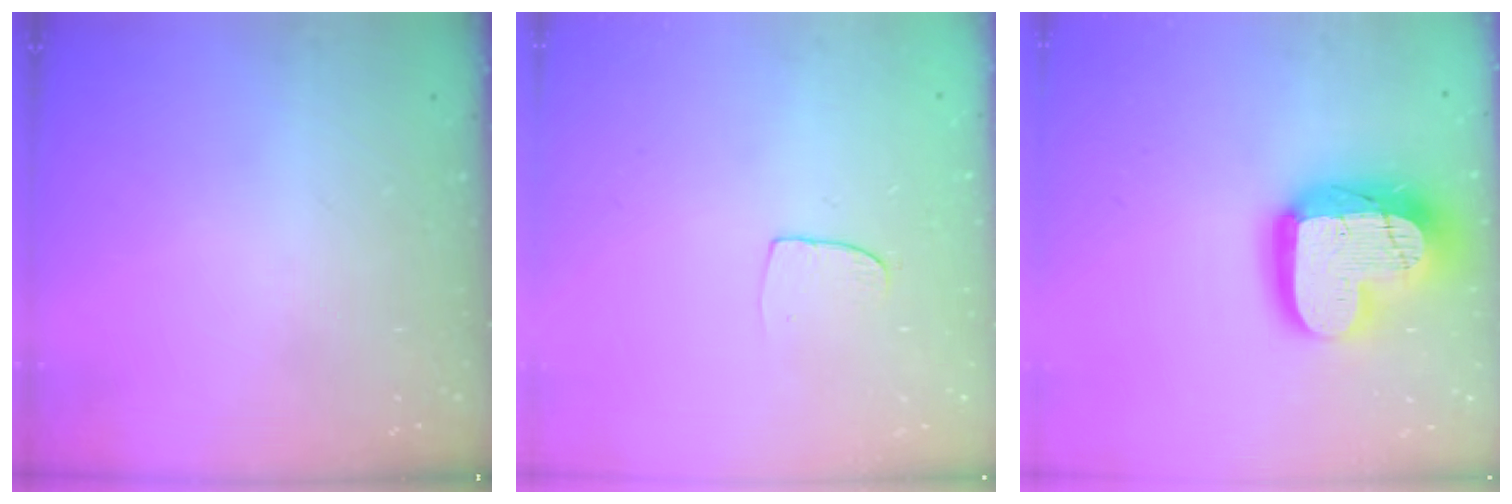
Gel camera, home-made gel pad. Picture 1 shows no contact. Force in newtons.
{"total": 6.0, "press": 6.0, "slide": 0.4}
{"total": 21.2, "press": 21.2, "slide": 1.7}